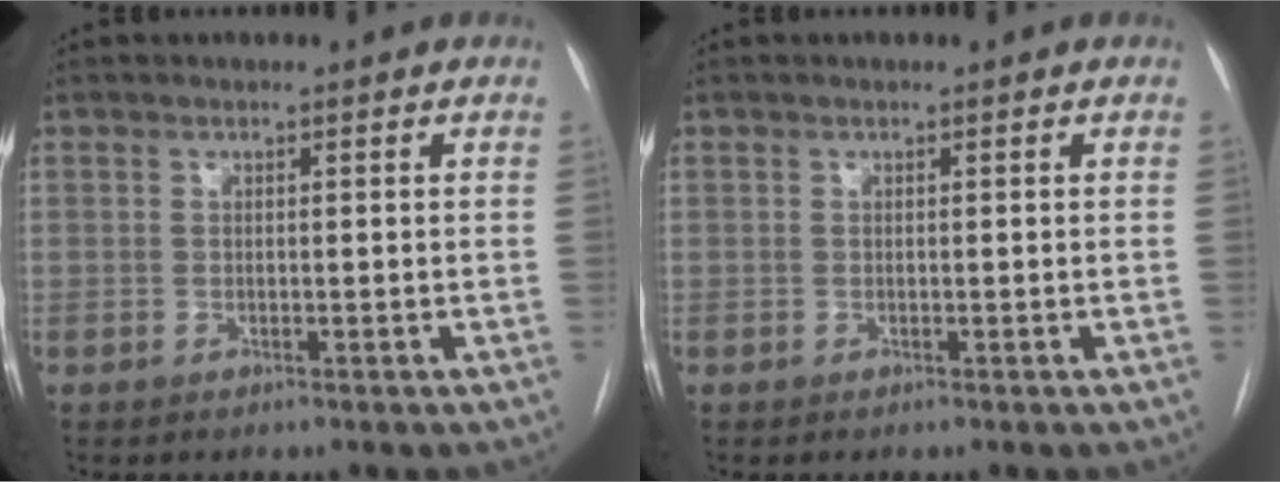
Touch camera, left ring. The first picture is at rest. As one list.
[{"total": 0.0}]